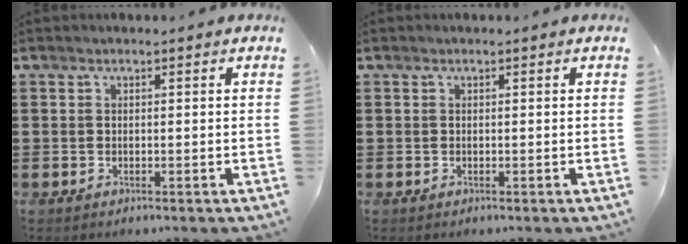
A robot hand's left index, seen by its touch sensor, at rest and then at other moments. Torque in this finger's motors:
{"motor_torque": [1.82, -0.32, 0.04, 0.03]}